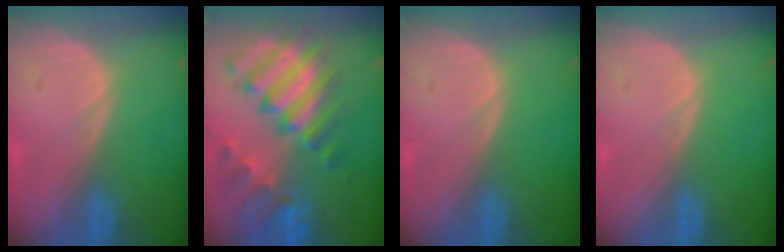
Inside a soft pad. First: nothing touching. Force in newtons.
{"total": 11.6, "press": 10.0, "slide": 6.0}
{"total": 0.0}
{"total": 0.0}